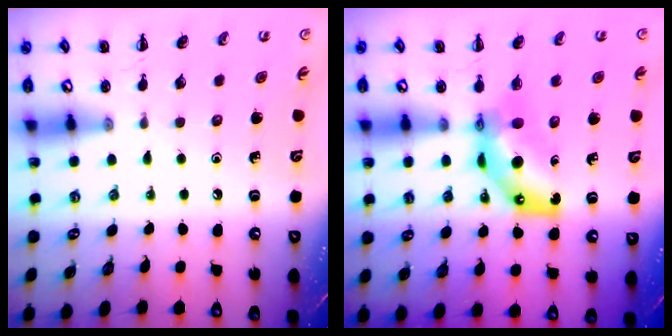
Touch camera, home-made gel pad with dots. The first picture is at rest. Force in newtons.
{"total": 7.7, "press": 7.4, "slide": 2.2}